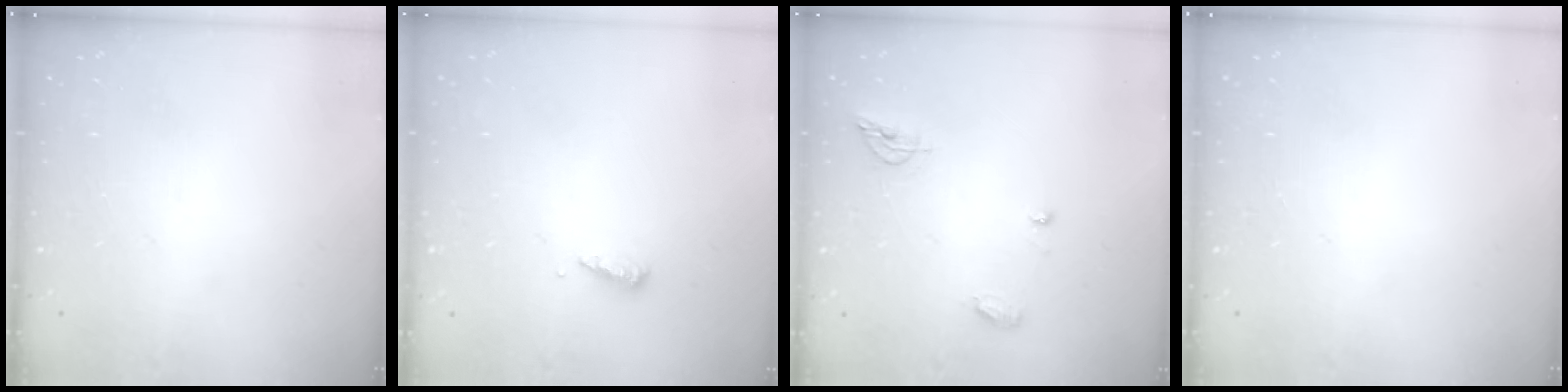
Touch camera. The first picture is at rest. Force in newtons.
{"total": 3.2, "press": 3.1, "slide": 0.3}
{"total": 6.7, "press": 6.7, "slide": 0.3}
{"total": 0.0}